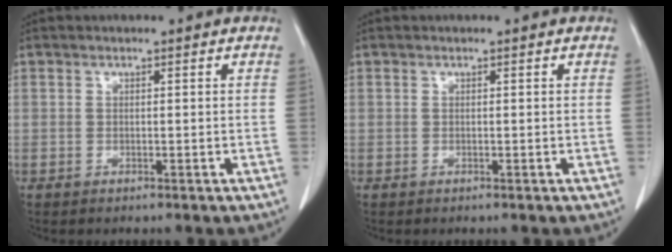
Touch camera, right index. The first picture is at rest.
{"total": 0.0}